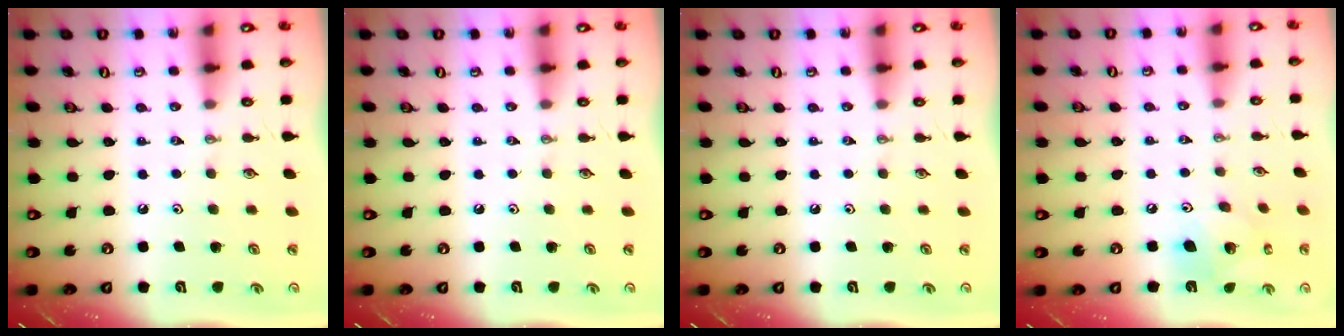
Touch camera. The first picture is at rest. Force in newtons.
{"total": 0.0}
{"total": 0.0}
{"total": 12.5, "press": 12.4, "slide": 1.4}